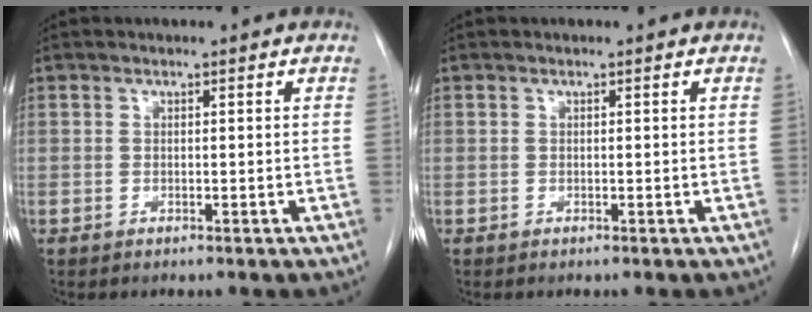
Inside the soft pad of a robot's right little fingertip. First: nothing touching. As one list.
[{"total": 0.0}]